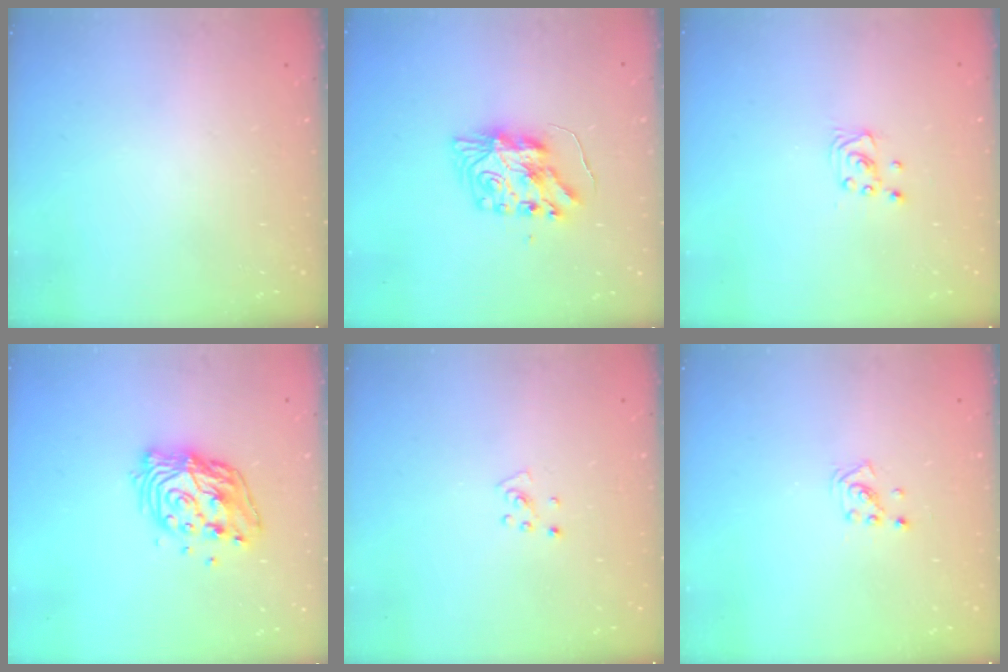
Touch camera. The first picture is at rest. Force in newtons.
{"total": 9.3, "press": 9.3, "slide": 0.7}
{"total": 2.2, "press": 2.2, "slide": 0.2}
{"total": 13.7, "press": 13.7, "slide": 1.2}
{"total": 3.9, "press": 3.9, "slide": 0.4}
{"total": 1.9, "press": 1.9, "slide": 0.1}